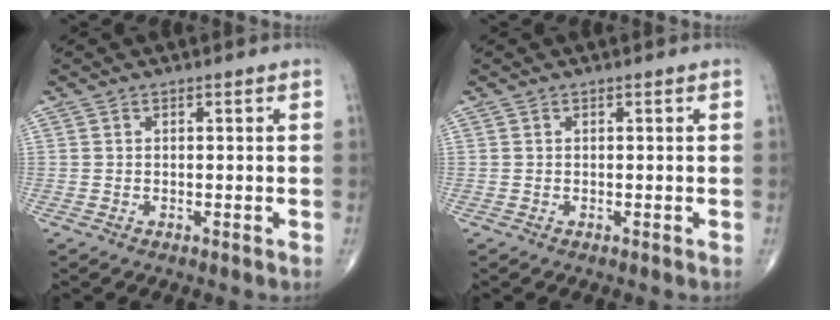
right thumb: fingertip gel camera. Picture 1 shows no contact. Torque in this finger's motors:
{"motor_torque": [0.00, 0.00, -0.02, -0.02, 0.00]}